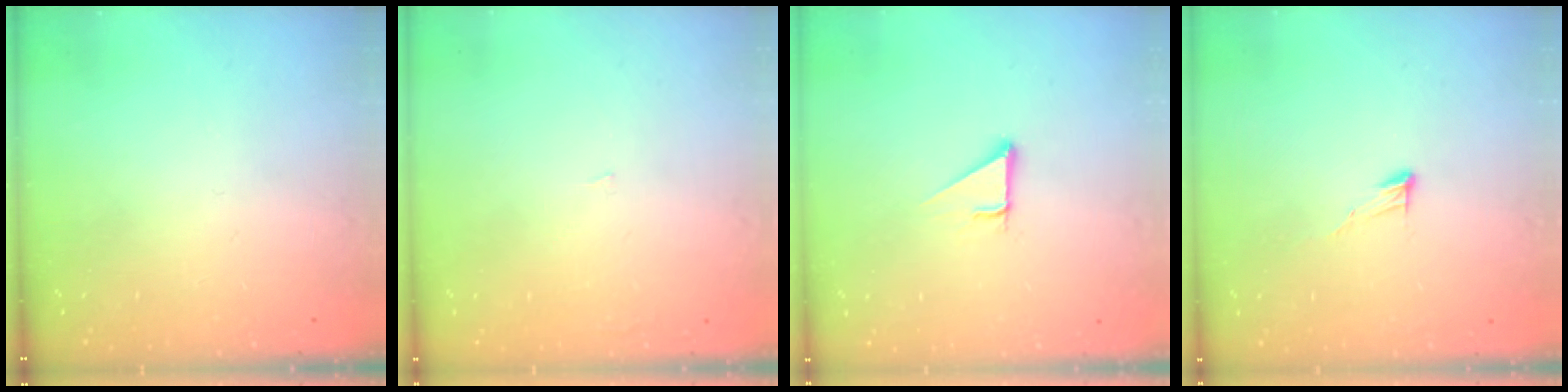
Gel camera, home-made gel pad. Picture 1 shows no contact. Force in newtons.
{"total": 0.9, "press": 0.9, "slide": 0.0}
{"total": 2.9, "press": 2.9, "slide": 0.1}
{"total": 4.0, "press": 4.0, "slide": 0.3}